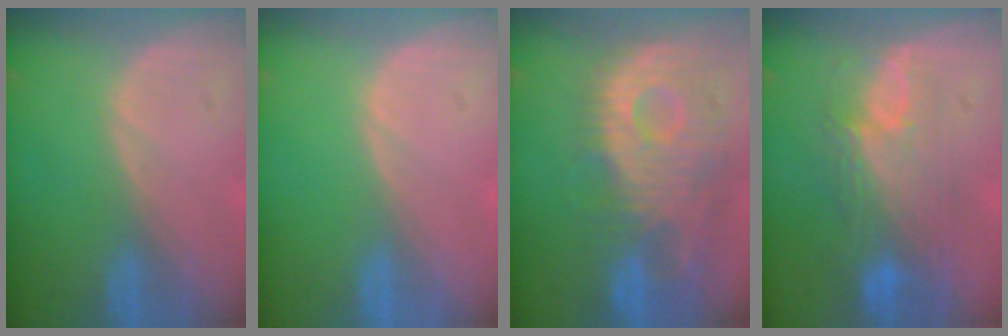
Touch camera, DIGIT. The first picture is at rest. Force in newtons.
{"total": 0.0}
{"total": 11.9, "press": 10.7, "slide": 5.3}
{"total": 9.5, "press": 8.3, "slide": 4.6}